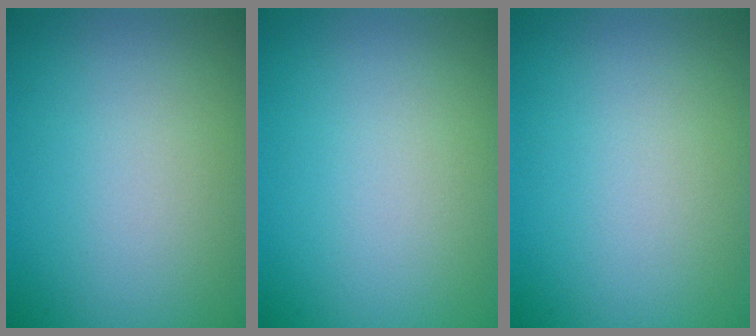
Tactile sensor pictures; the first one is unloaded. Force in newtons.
{"total": 0.0}
{"total": 0.0}